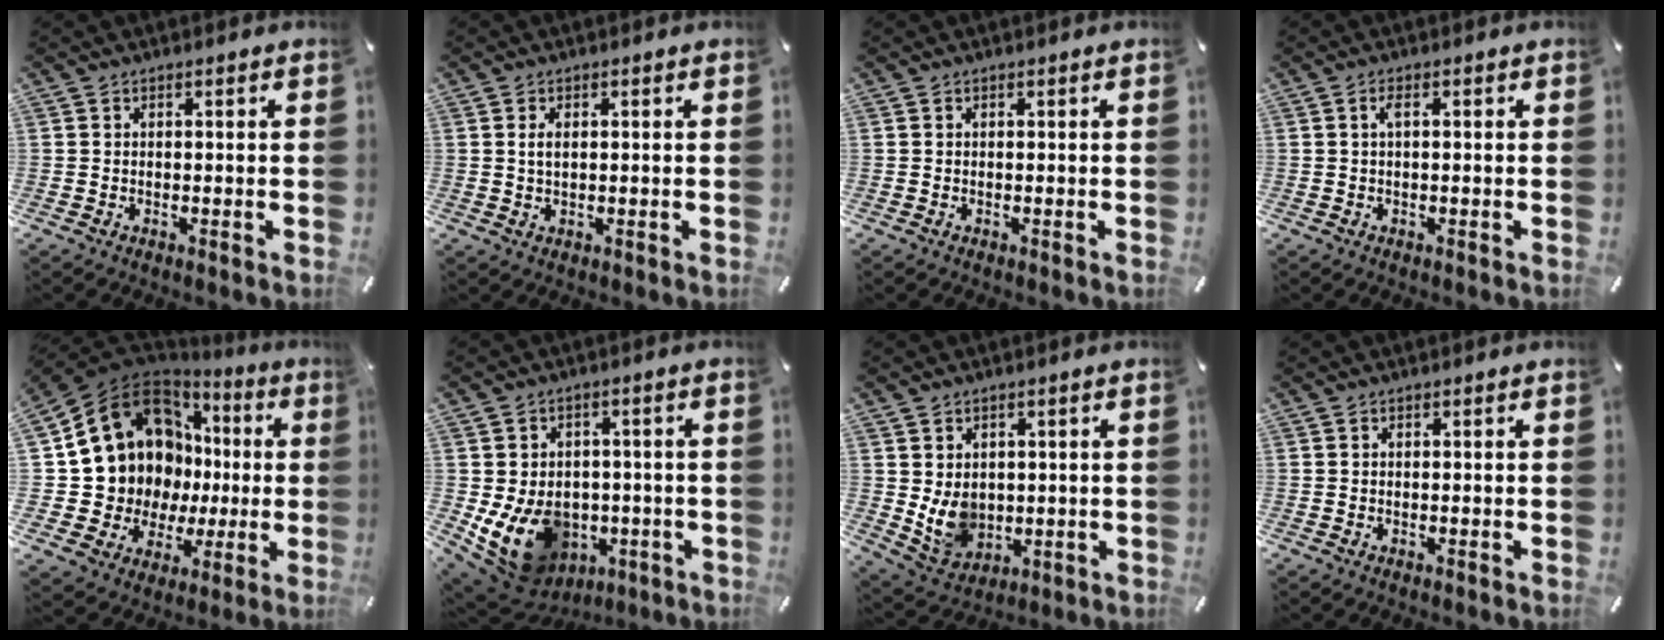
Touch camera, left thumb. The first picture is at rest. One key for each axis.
{"total": 2.1, "fx": 0.5, "fy": 1.1, "fz": 1.7, "tx": -0.037, "ty": 0.004, "tz": 0.007}
{"total": 0.0}
{"total": 2.1, "fx": 0.2, "fy": 0.8, "fz": 1.9, "tx": -0.038, "ty": 0.005, "tz": 0.002}
{"total": 18.5, "fx": 6.2, "fy": 15.3, "fz": 8.4, "tx": -0.172, "ty": -0.055, "tz": 0.145}
{"total": 13.1, "fx": -2.8, "fy": 10.9, "fz": 6.7, "tx": -0.138, "ty": 0.001, "tz": -0.040}
{"total": 8.0, "fx": 1.2, "fy": 6.9, "fz": 3.9, "tx": -0.091, "ty": -0.015, "tz": 0.022}
{"total": 0.0}